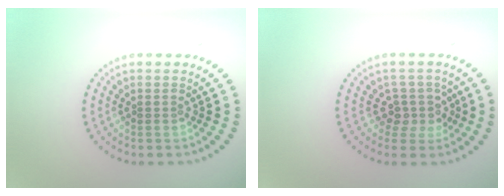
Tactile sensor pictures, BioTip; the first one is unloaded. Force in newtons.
{"total": 2.4, "press": 1.9, "slide": 1.4}